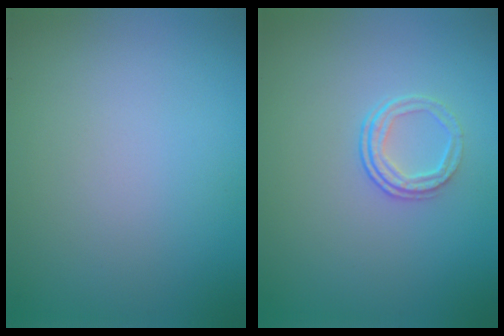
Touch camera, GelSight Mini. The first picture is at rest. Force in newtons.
{"total": 2.1, "press": 1.4, "slide": 1.5}